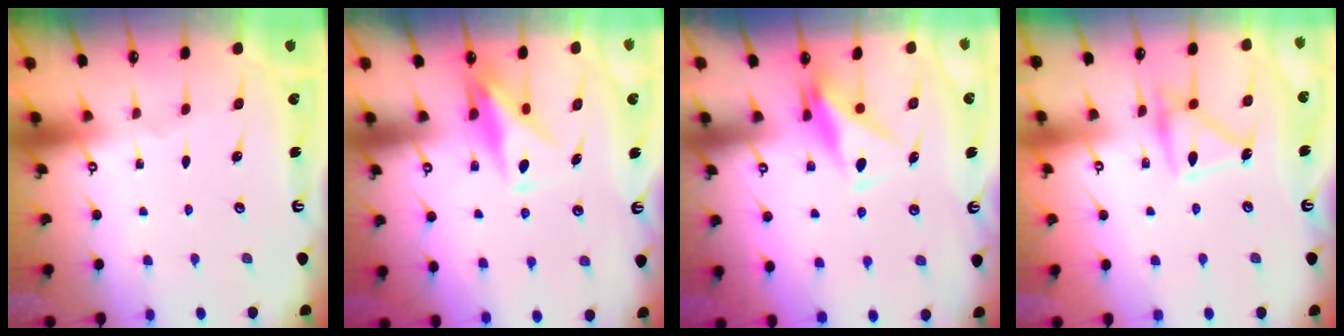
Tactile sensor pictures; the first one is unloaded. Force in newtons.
{"total": 9.8, "press": 9.8, "slide": 0.6}
{"total": 10.4, "press": 10.3, "slide": 1.7}
{"total": 13.5, "press": 13.5, "slide": 0.6}